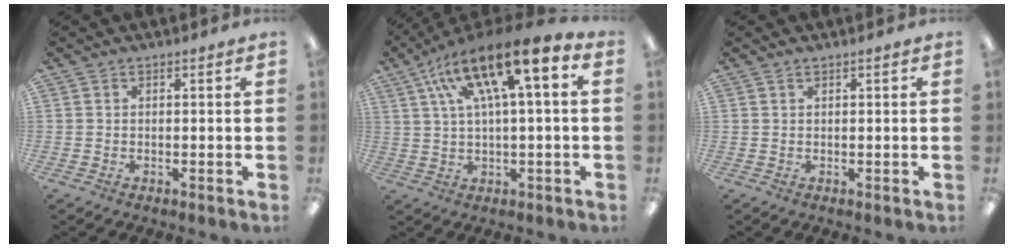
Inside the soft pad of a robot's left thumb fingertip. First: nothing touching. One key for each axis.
{"total": 16.6, "fx": 7.3, "fy": 4.4, "fz": 14.2, "tx": -0.259, "ty": -0.030, "tz": 0.116}
{"total": 0.6, "fx": 0.4, "fy": 0.2, "fz": 0.3, "tx": -0.007, "ty": 0.001, "tz": 0.008}